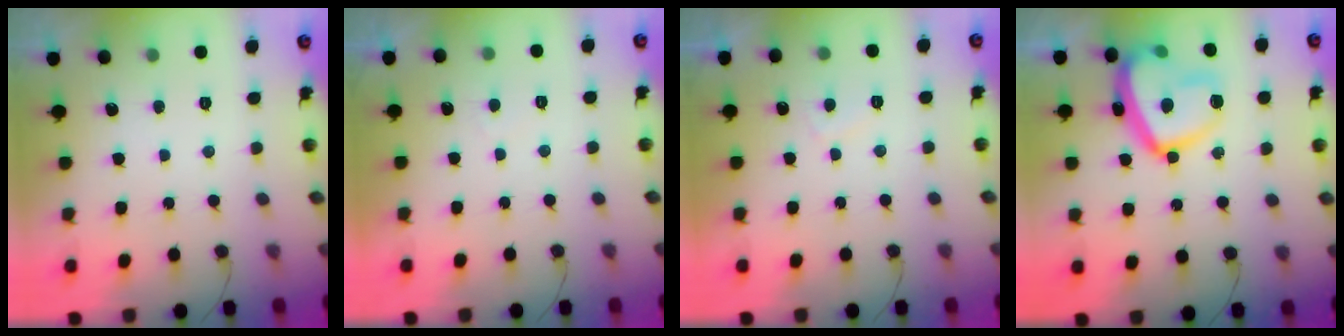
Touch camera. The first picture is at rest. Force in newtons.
{"total": 1.0, "press": 0.8, "slide": 0.5}
{"total": 2.5, "press": 2.3, "slide": 0.9}
{"total": 18.7, "press": 18.6, "slide": 2.1}